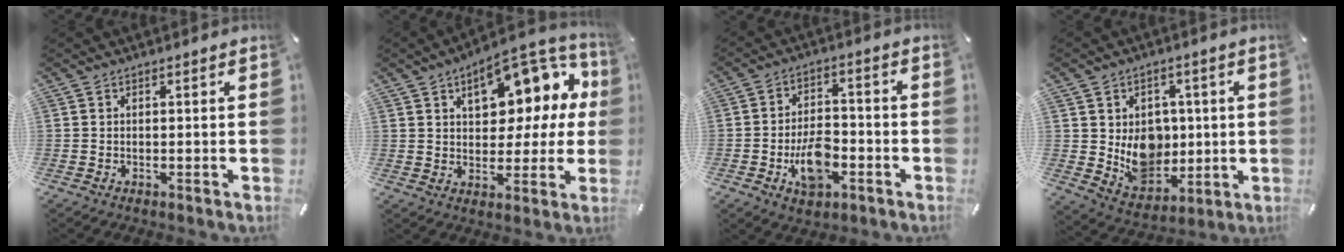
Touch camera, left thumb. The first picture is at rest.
{"total": 16.9, "force": [7.3, 9.7, 11.8], "torque": [-0.146, -0.045, 0.123]}
{"total": 10.1, "force": [-3.9, 6.2, 7.0], "torque": [-0.124, 0.019, -0.066]}
{"total": 11.1, "force": [1.1, 9.9, 4.9], "torque": [-0.074, -0.011, 0.032]}